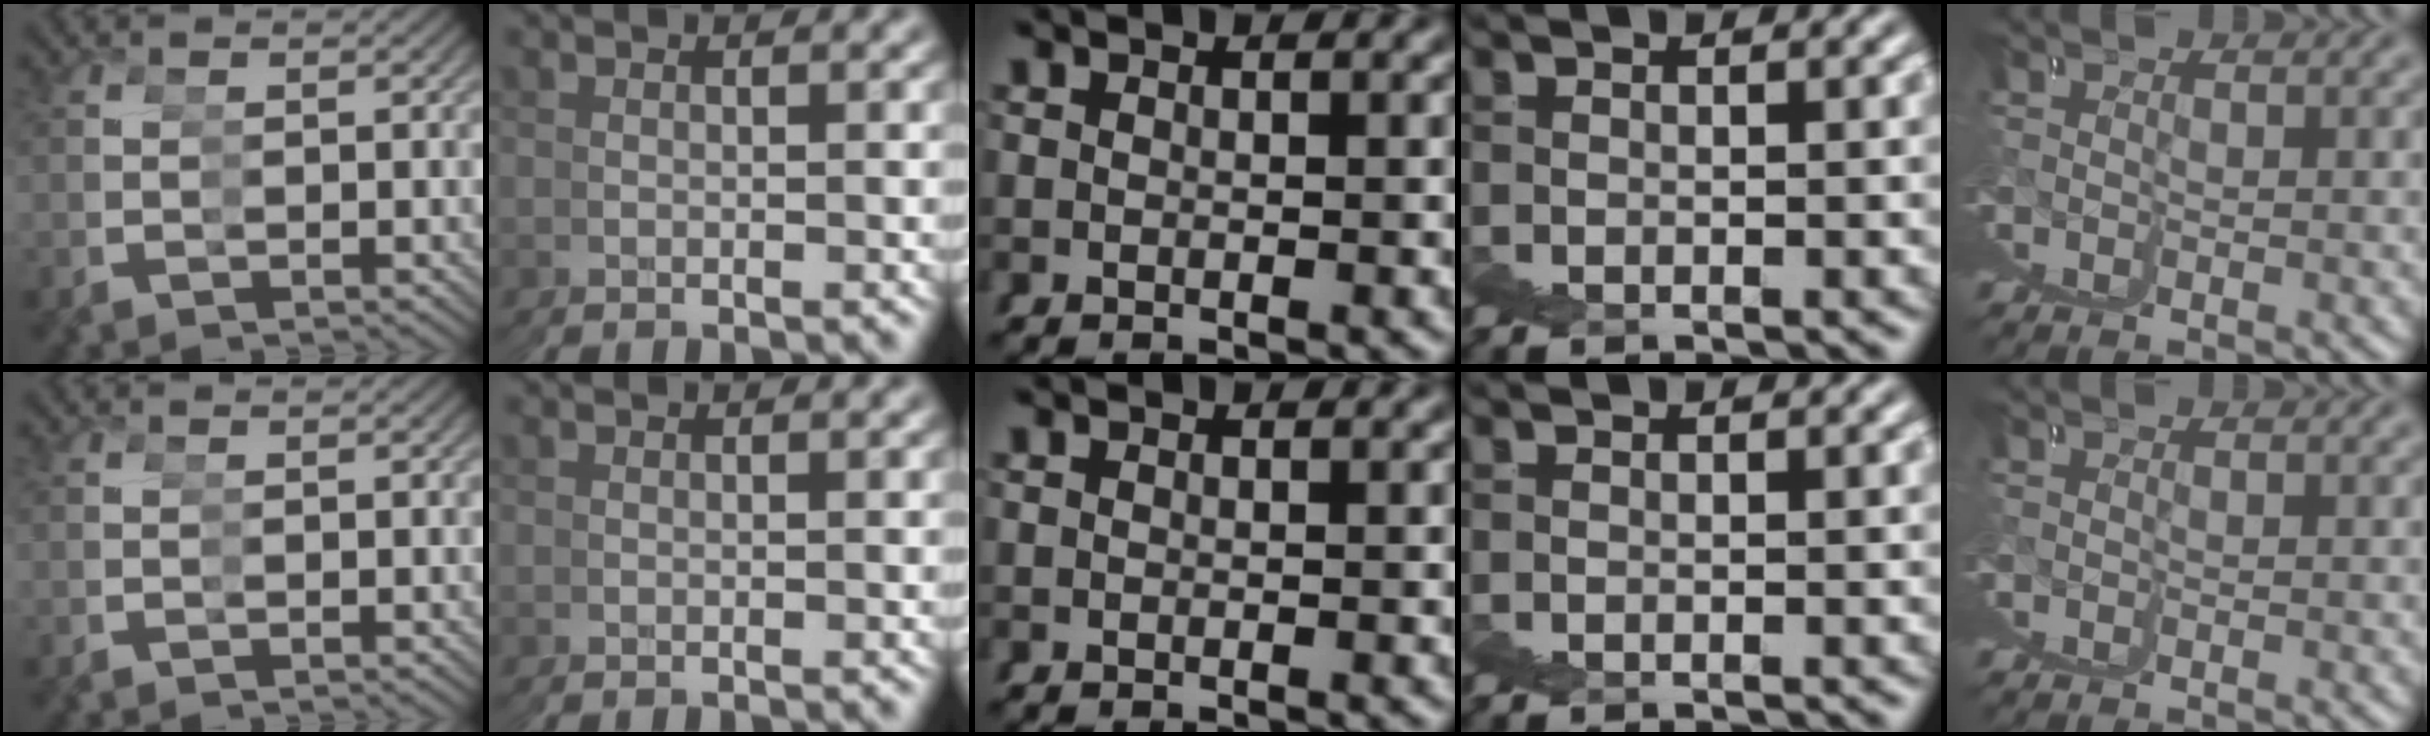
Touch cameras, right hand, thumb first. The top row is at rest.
{}